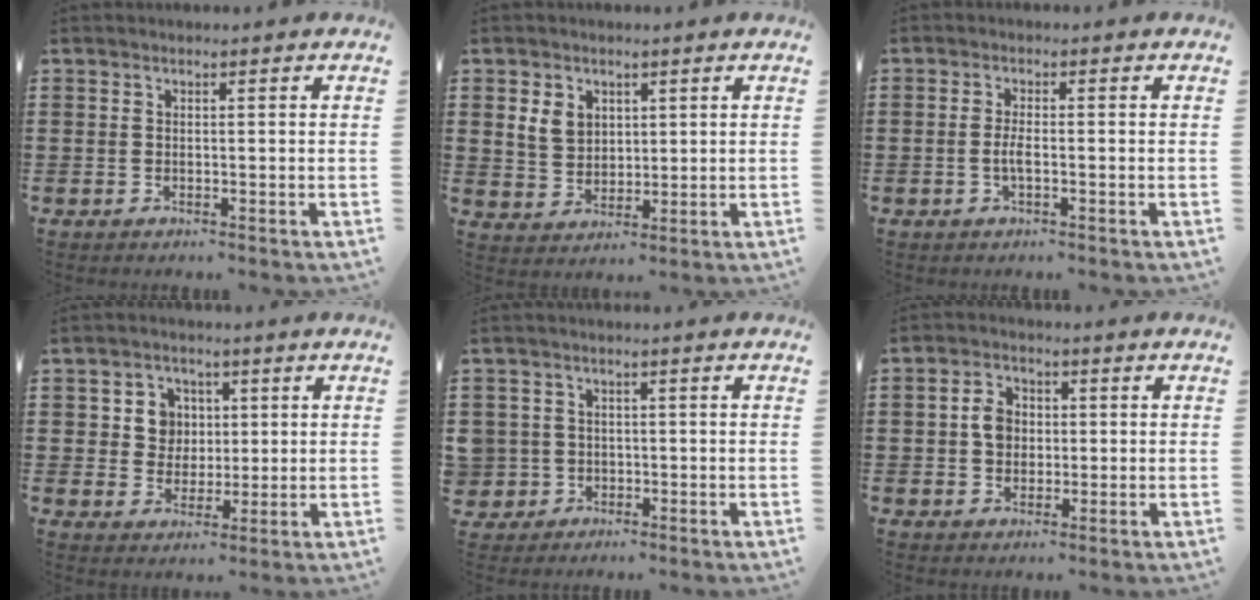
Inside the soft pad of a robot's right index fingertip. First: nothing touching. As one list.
[{"total": 4.6, "force": [1.8, 3.7, 2.0], "torque": [-0.053, 0.014, 0.033]}, {"total": 2.4, "force": [-0.6, 0.4, 2.2], "torque": [-0.049, -0.004, -0.012]}, {"total": 5.4, "force": [1.2, 5.0, 1.7], "torque": [-0.049, 0.014, 0.018]}, {"total": 3.0, "force": [-0.4, 3.0, 0.1], "torque": [-0.026, 0.006, -0.015]}, {"total": 4.4, "force": [0.1, 3.5, 2.7], "torque": [-0.061, 0.014, 0.000]}]